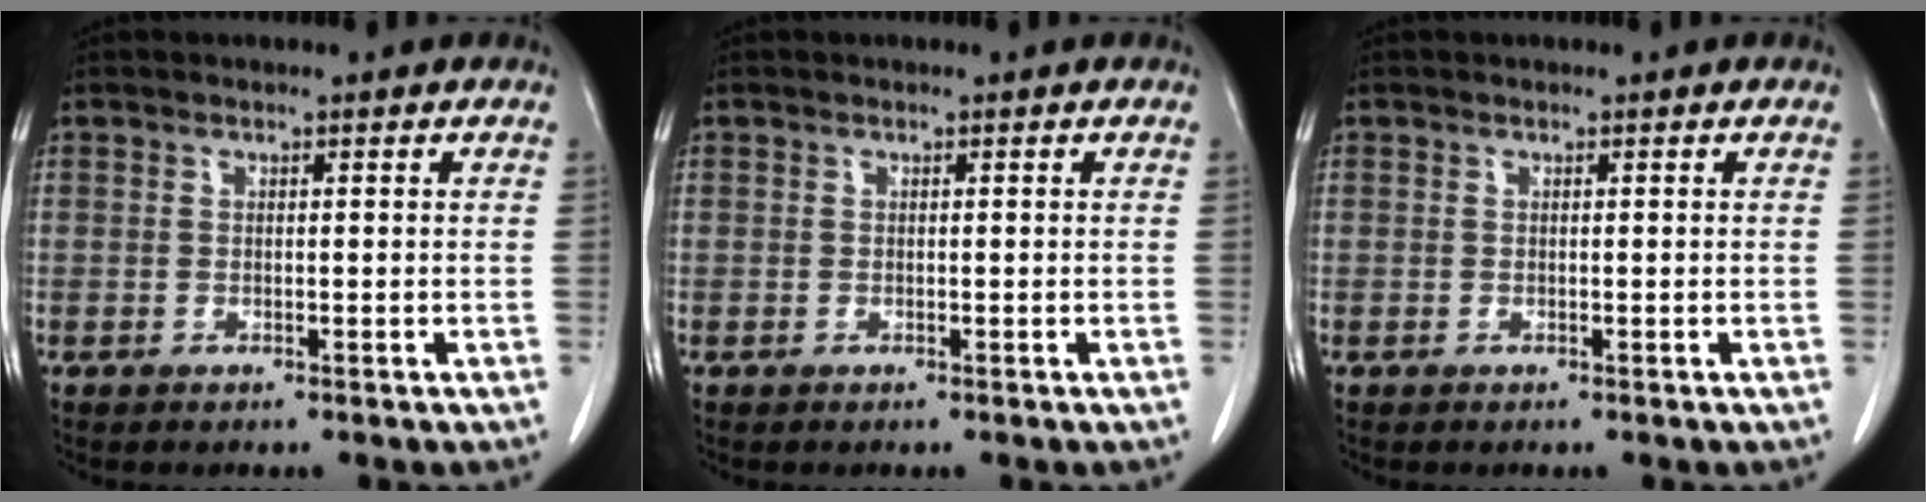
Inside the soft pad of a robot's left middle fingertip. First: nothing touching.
{"total": 0.0}
{"total": 0.0}